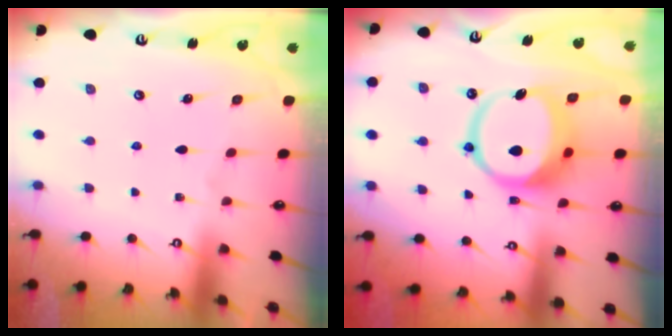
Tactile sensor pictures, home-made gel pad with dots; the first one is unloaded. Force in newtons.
{"total": 12.2, "press": 12.0, "slide": 2.2}